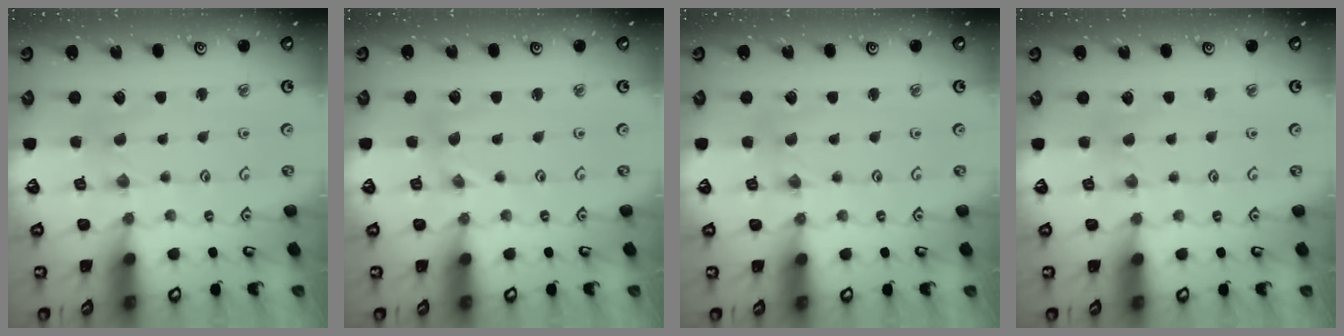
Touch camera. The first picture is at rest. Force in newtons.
{"total": 0.0}
{"total": 0.0}
{"total": 2.1, "press": 2.1, "slide": 0.6}